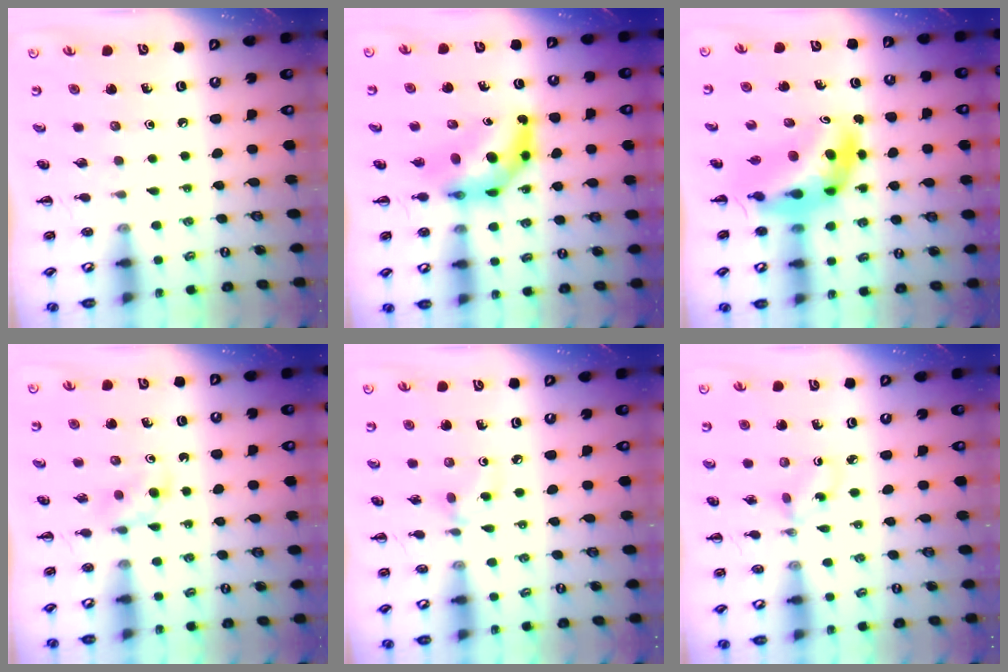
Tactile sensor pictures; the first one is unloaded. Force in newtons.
{"total": 7.6, "press": 7.2, "slide": 2.3}
{"total": 8.8, "press": 8.3, "slide": 3.0}
{"total": 3.1, "press": 2.8, "slide": 1.2}
{"total": 3.0, "press": 2.9, "slide": 0.8}
{"total": 1.3, "press": 1.0, "slide": 0.7}